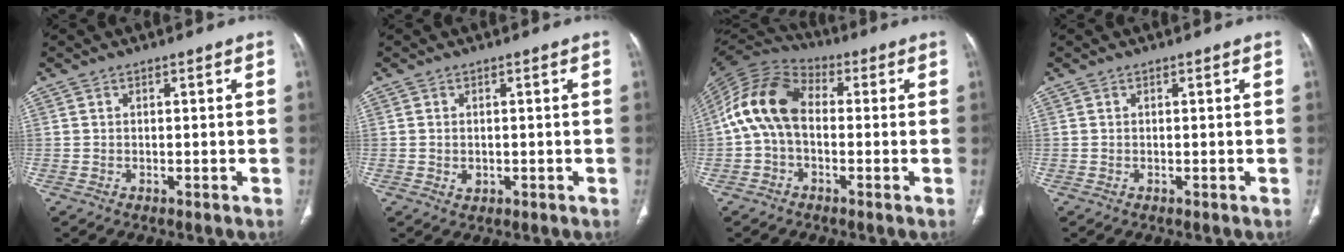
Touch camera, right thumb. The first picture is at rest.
{"total": 1.6, "force": [-0.2, 1.3, 1.0], "torque": [-0.013, 0.000, 0.002]}
{"total": 12.7, "force": [0.0, 8.4, 9.5], "torque": [-0.180, 0.032, -0.015]}
{"total": 0.0}